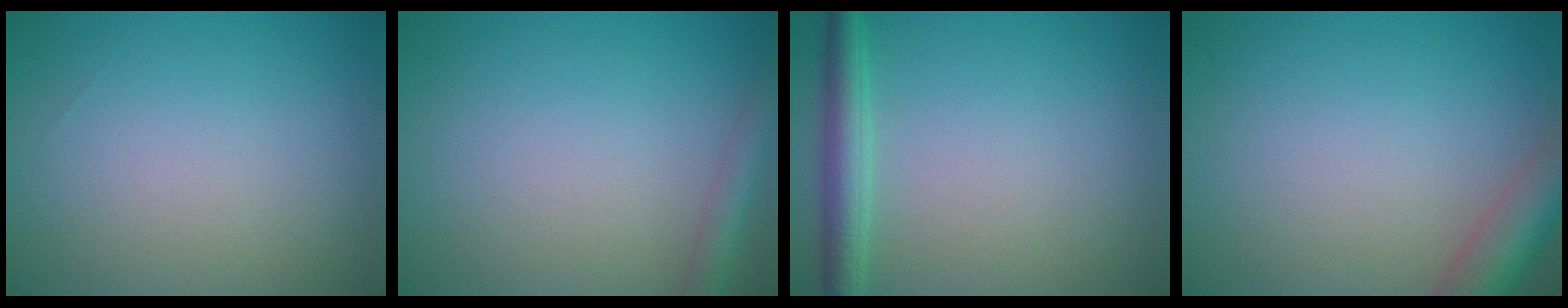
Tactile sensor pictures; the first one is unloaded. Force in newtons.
{"total": 2.4, "press": 2.4, "slide": 0.1}
{"total": 3.1, "press": 3.1, "slide": 0.1}
{"total": 4.9, "press": 4.8, "slide": 0.4}